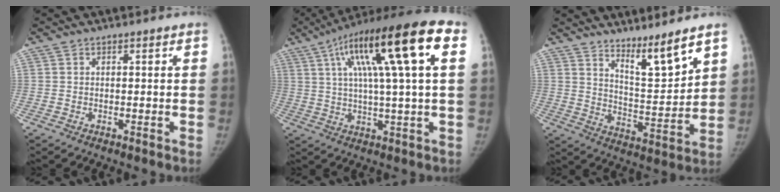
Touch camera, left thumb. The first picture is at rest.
{"total": 21.1, "force": [6.6, 3.9, 19.7], "torque": [-0.328, 0.027, 0.098]}
{"total": 9.5, "force": [7.1, 1.2, 6.1], "torque": [-0.087, -0.071, 0.132]}